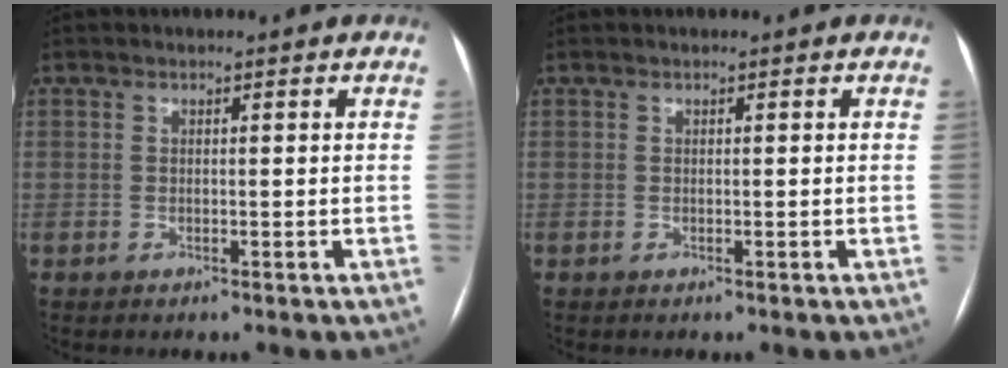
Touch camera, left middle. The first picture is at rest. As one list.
[{"total": 0.0}]